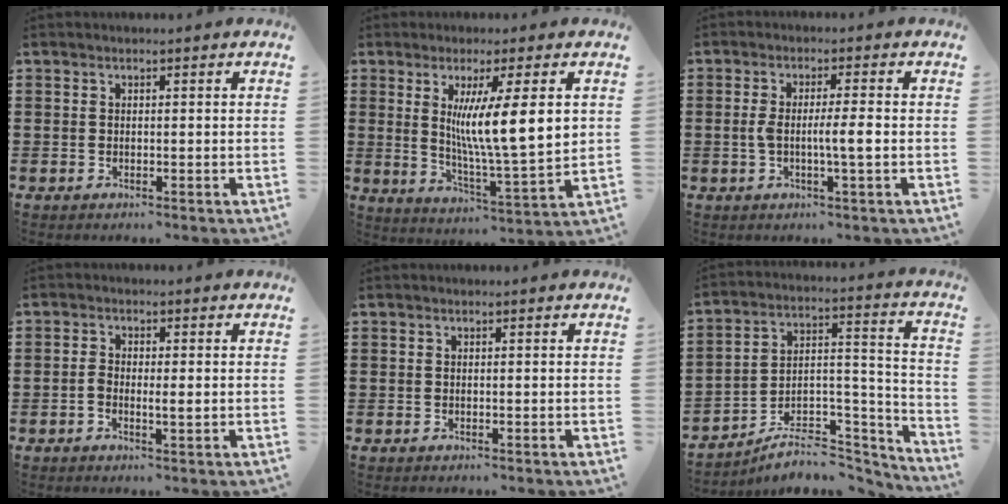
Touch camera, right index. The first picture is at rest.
{"total": 10.5, "force": [3.2, 1.1, 10.0], "torque": [-0.185, -0.012, 0.050]}
{"total": 4.6, "force": [-0.6, 0.4, 4.5], "torque": [-0.097, -0.008, -0.020]}
{"total": 2.3, "force": [-0.5, 0.8, 2.1], "torque": [-0.046, -0.001, -0.013]}
{"total": 0.0}
{"total": 6.9, "force": [-5.6, 3.2, 2.4], "torque": [-0.031, 0.013, -0.103]}